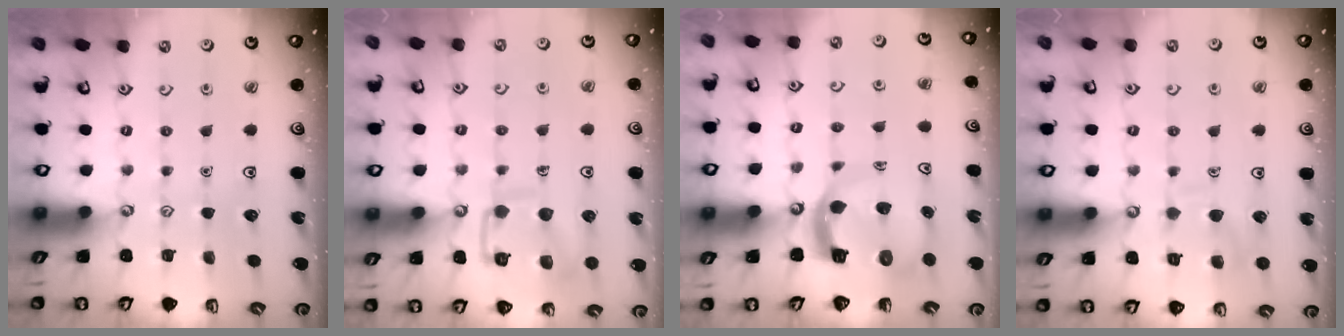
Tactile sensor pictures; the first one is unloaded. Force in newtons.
{"total": 12.0, "press": 12.0, "slide": 0.6}
{"total": 9.3, "press": 9.2, "slide": 1.2}
{"total": 8.0, "press": 8.0, "slide": 0.8}